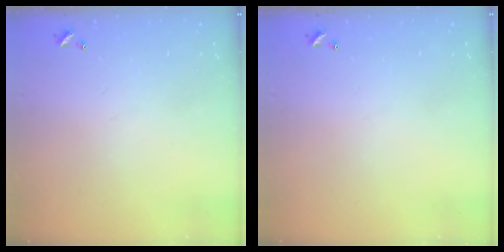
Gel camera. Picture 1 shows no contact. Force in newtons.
{"total": 0.0}